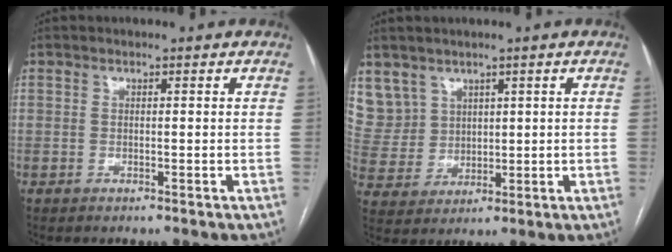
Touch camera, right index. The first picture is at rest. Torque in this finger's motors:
{"motor_torque": [-0.22, 0.34, 0.02, 0.00]}